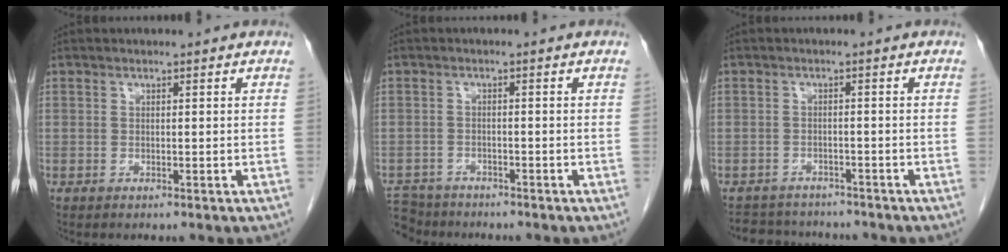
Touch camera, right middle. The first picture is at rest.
{"total": 6.1, "force": [-5.5, 2.6, 0.3], "torque": [-0.011, 0.000, -0.096]}
{"total": 6.6, "force": [-6.2, 2.0, 0.6], "torque": [-0.010, 0.005, -0.089]}